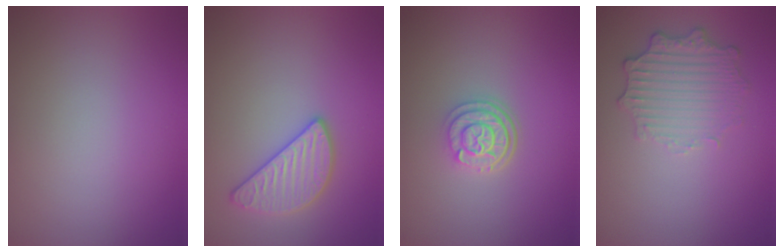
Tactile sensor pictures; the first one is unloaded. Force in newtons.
{"total": 2.7, "press": 2.7, "slide": 0.1}
{"total": 3.1, "press": 2.5, "slide": 1.8}
{"total": 2.9, "press": 2.4, "slide": 1.6}